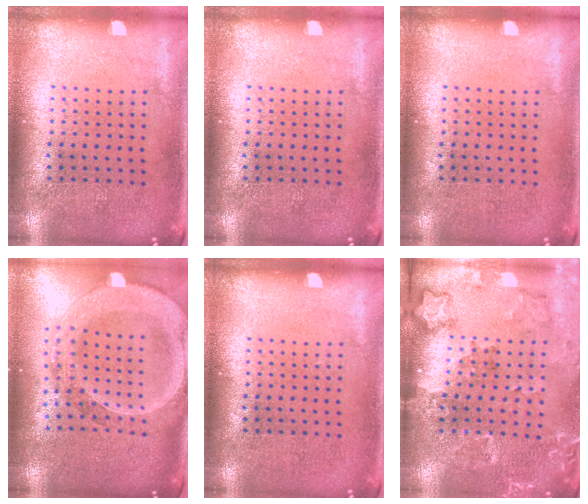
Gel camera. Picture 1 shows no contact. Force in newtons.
{"total": 0.0}
{"total": 0.0}
{"total": 2.7, "press": 2.4, "slide": 1.4}
{"total": 0.0}
{"total": 1.8, "press": 1.7, "slide": 0.2}